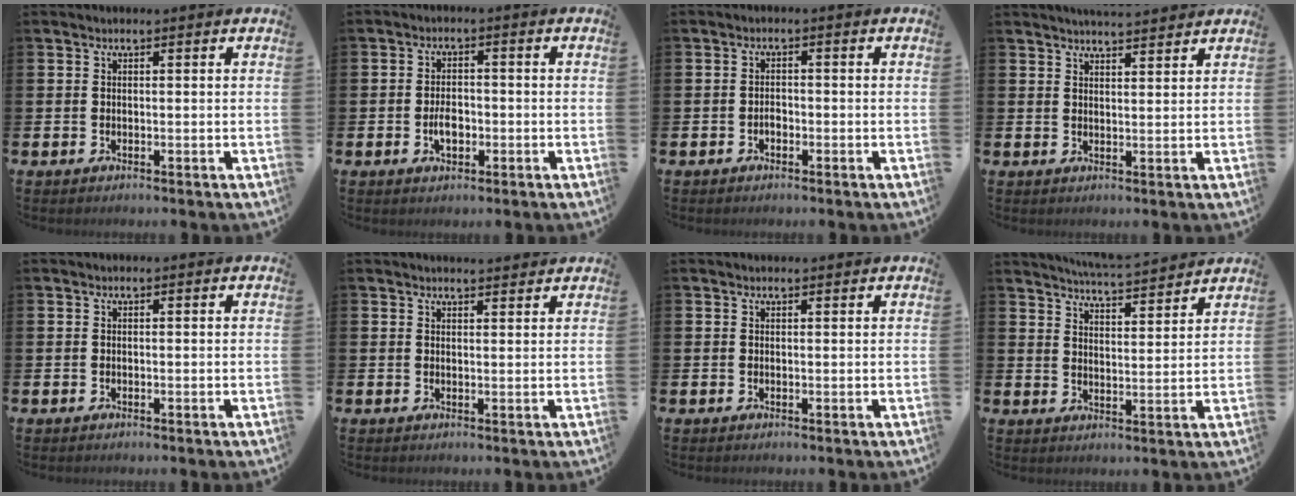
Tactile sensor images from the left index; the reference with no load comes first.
{"total": 3.1, "force": [-0.7, 1.9, 2.3], "torque": [-0.024, -0.006, -0.018]}
{"total": 1.2, "force": [-0.6, 0.8, 0.7], "torque": [-0.011, 0.001, -0.012]}
{"total": 4.0, "force": [4.0, 0.0, 0.5], "torque": [-0.014, -0.019, 0.073]}
{"total": 0.0}
{"total": 2.2, "force": [2.2, 0.1, 0.0], "torque": [0.008, -0.014, 0.037]}
{"total": 0.5, "force": [0.5, 0.1, 0.0], "torque": [0.011, -0.004, 0.008]}
{"total": 5.8, "force": [5.8, -0.2, 0.6], "torque": [-0.024, -0.039, 0.102]}